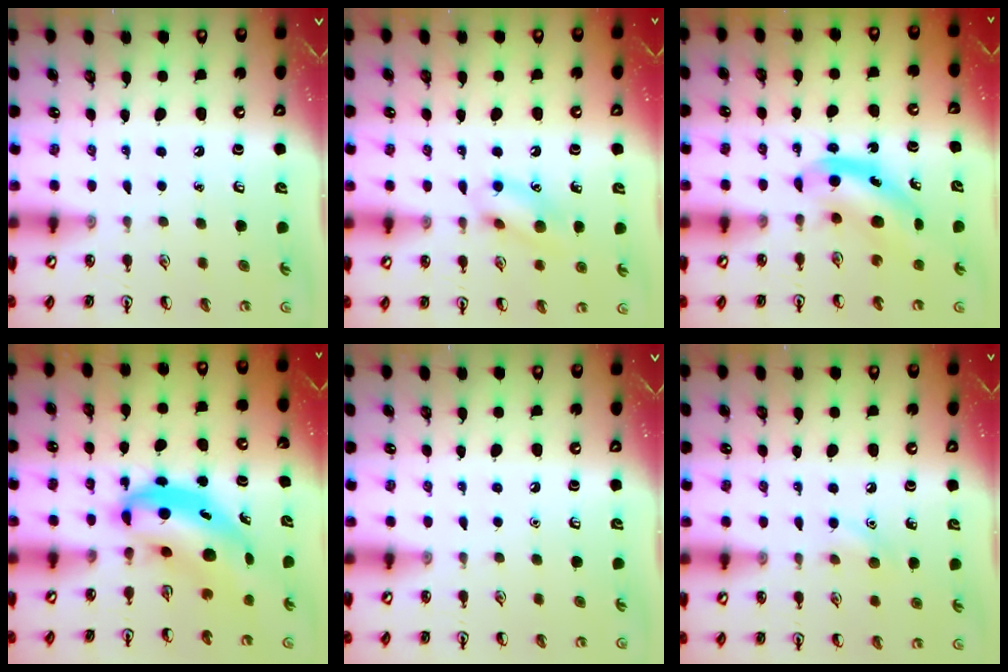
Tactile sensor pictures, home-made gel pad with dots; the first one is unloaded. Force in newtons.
{"total": 10.6, "press": 10.5, "slide": 1.1}
{"total": 5.9, "press": 5.9, "slide": 0.8}
{"total": 7.5, "press": 7.2, "slide": 2.0}
{"total": 0.0}
{"total": 6.5, "press": 6.2, "slide": 1.9}